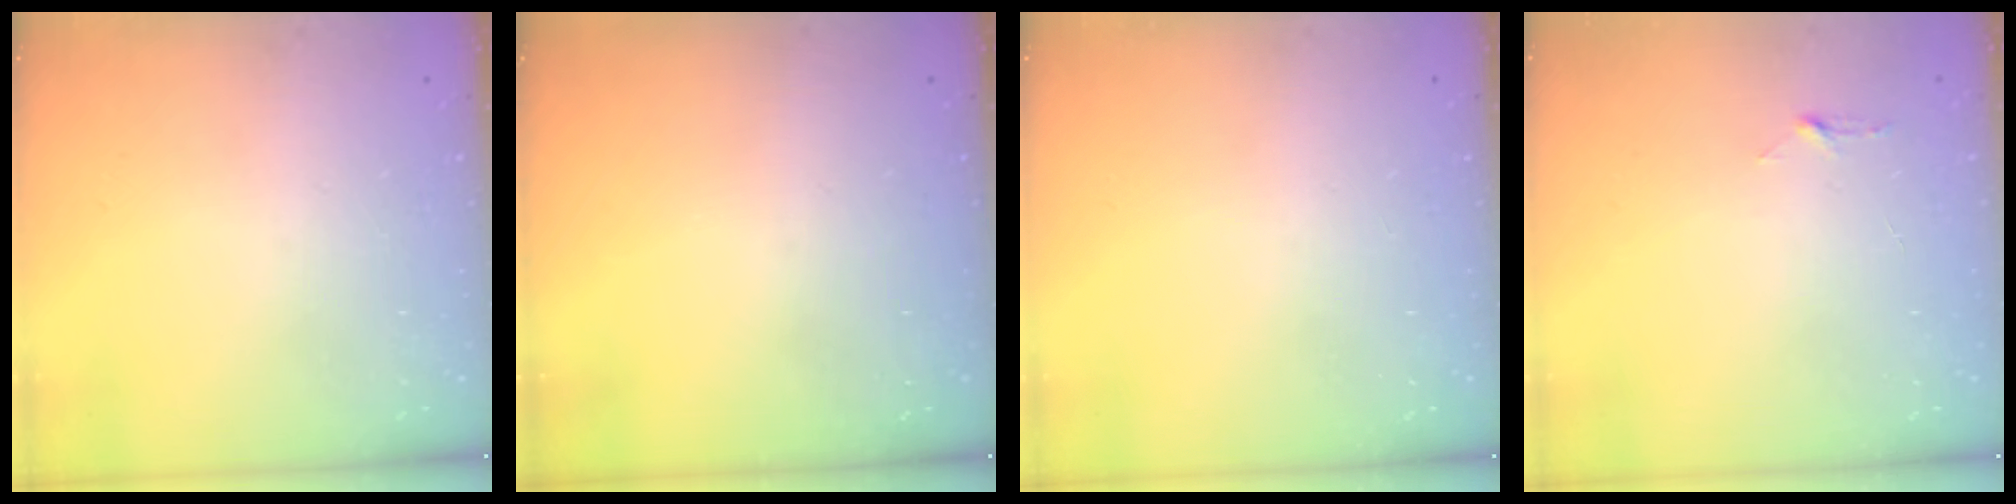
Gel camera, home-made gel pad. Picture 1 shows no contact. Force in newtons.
{"total": 0.0}
{"total": 0.0}
{"total": 2.9, "press": 2.9, "slide": 0.3}